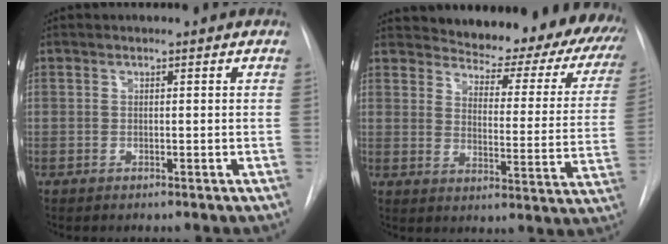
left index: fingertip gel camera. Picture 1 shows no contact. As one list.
[{"total": 26.4, "force": [23.6, 7.6, 9.0], "torque": [-0.130, -0.084, 0.267]}]